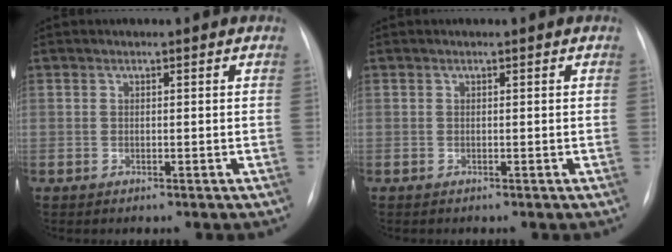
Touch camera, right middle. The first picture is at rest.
{"total": 0.0}